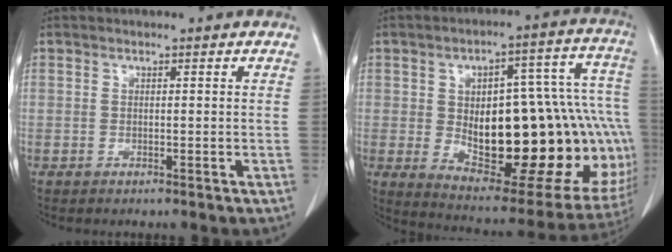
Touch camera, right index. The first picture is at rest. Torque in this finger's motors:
{"motor_torque": [2.14, 0.00, 0.70, 0.14]}